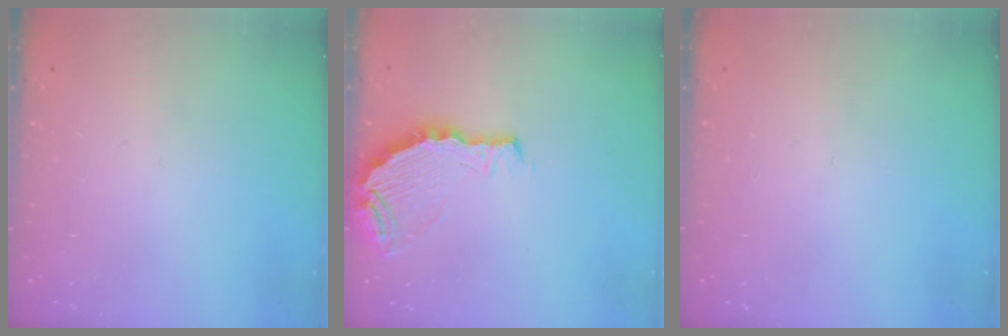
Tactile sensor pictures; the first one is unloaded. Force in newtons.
{"total": 7.7, "press": 6.4, "slide": 4.3}
{"total": 0.0}